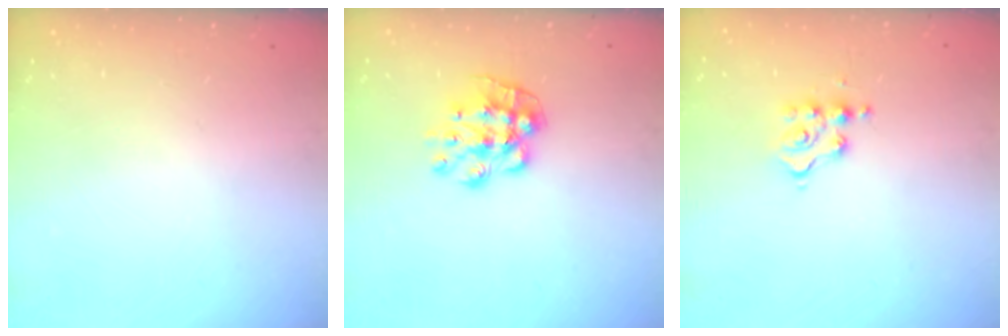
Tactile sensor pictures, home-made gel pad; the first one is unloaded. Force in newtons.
{"total": 9.7, "press": 9.7, "slide": 0.4}
{"total": 6.0, "press": 6.0, "slide": 0.4}